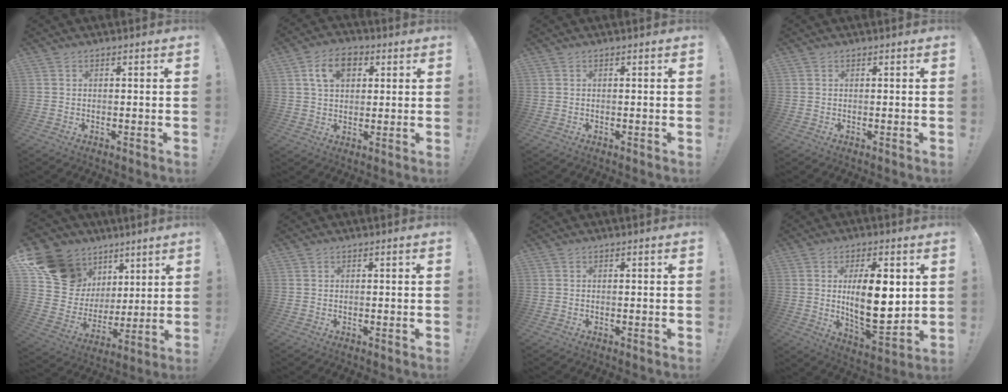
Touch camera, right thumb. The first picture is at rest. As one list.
[{"total": 10.0, "force": [3.8, 6.7, 6.3], "torque": [-0.101, 0.010, 0.074]}, {"total": 0.0}, {"total": 0.0}, {"total": 18.5, "force": [9.9, 14.0, 7.0], "torque": [-0.112, -0.058, 0.215]}, {"total": 0.0}, {"total": 0.0}, {"total": 16.6, "force": [2.6, 6.6, 15.0], "torque": [-0.250, -0.017, 0.034]}]